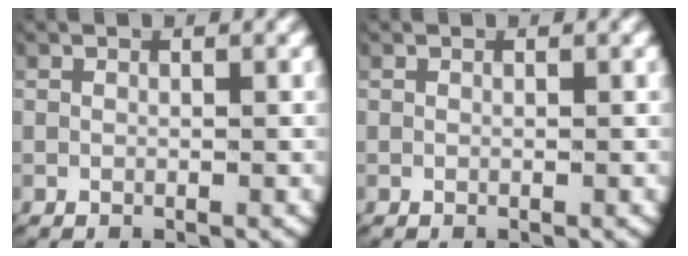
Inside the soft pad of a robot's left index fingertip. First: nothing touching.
{"total": 0.0}